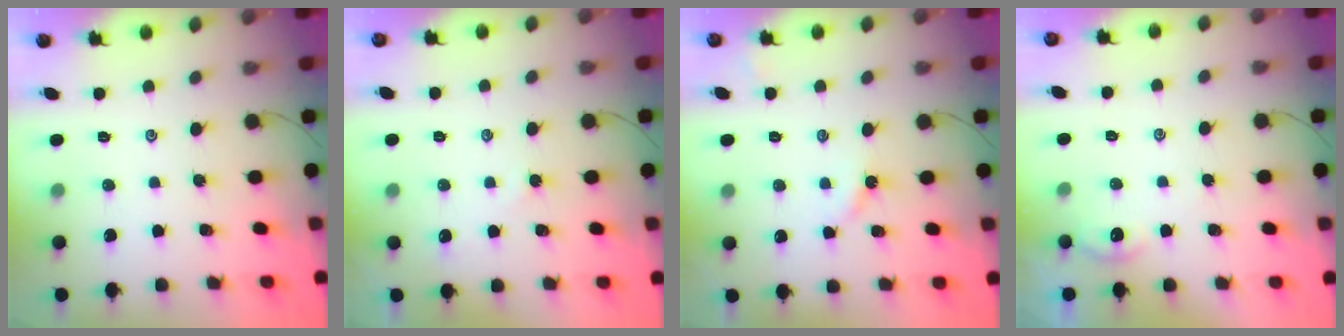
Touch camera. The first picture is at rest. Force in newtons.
{"total": 2.8, "press": 2.8, "slide": 0.5}
{"total": 2.5, "press": 2.4, "slide": 0.5}
{"total": 2.0, "press": 2.0, "slide": 0.2}